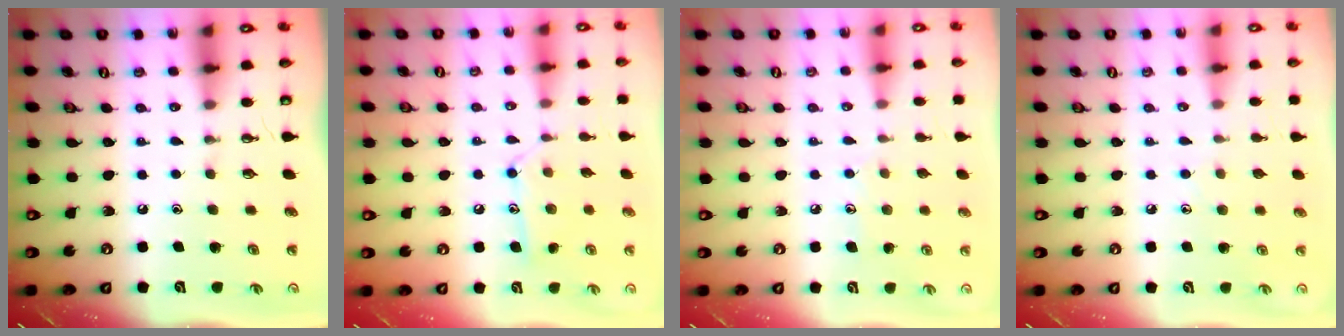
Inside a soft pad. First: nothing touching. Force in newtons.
{"total": 10.9, "press": 10.8, "slide": 0.6}
{"total": 7.4, "press": 7.4, "slide": 0.4}
{"total": 6.1, "press": 6.1, "slide": 0.5}